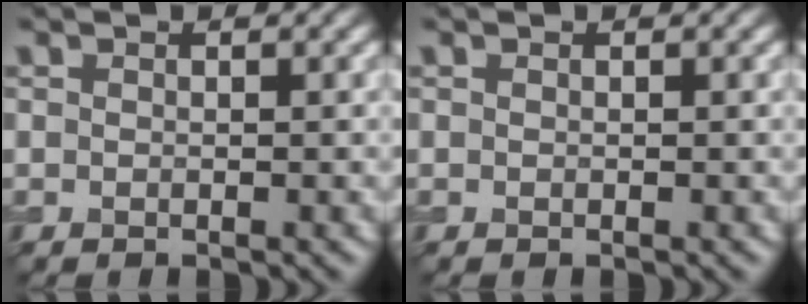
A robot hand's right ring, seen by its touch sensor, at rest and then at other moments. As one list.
[{"total": 0.0}]